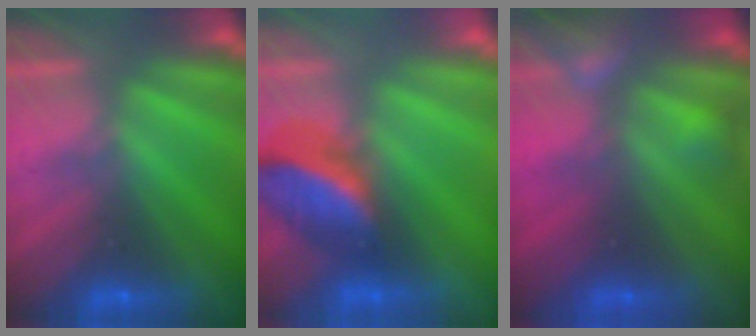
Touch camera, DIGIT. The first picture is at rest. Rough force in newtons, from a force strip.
{"total": 2.5}
{"total": 7.5}